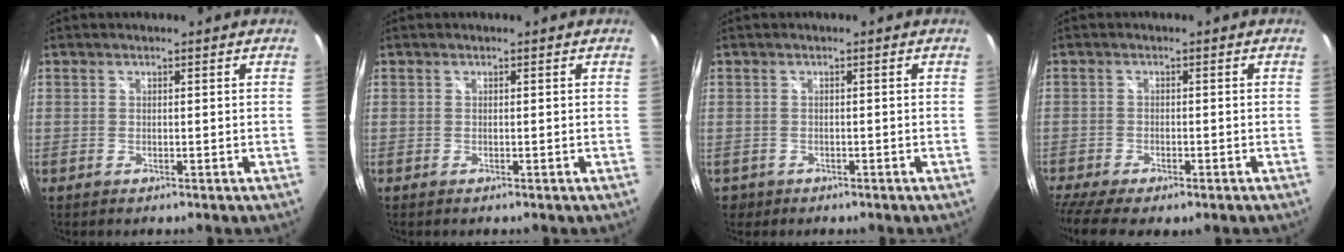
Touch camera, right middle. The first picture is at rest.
{"total": 0.0}
{"total": 1.3, "force": [-0.6, 1.1, 0.4], "torque": [-0.013, -0.006, -0.008]}
{"total": 7.3, "force": [-5.4, 1.6, 4.6], "torque": [-0.114, -0.042, -0.096]}